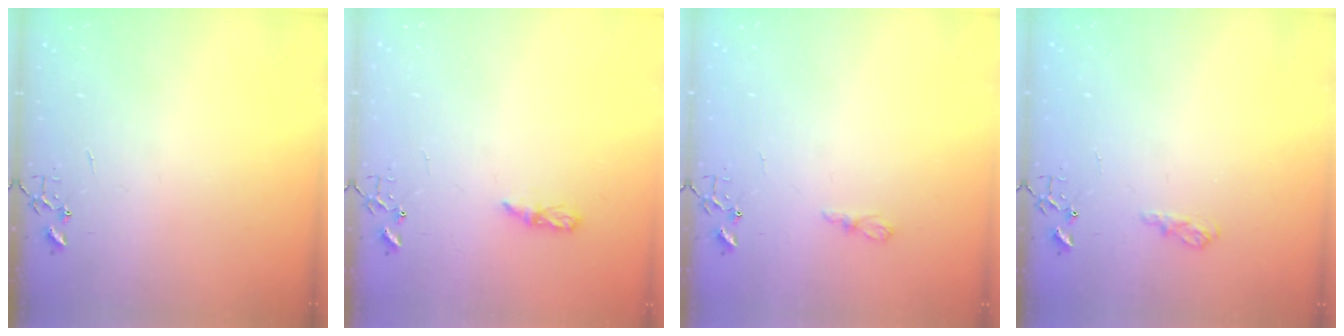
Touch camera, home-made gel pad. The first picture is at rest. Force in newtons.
{"total": 5.0, "press": 4.9, "slide": 0.5}
{"total": 5.7, "press": 5.7, "slide": 0.3}
{"total": 9.8, "press": 9.7, "slide": 1.0}